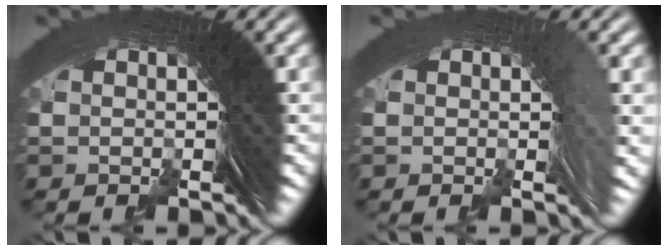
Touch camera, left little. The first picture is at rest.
{"total": 1.2, "force": [0.0, -0.2, 1.2], "torque": [-0.014, 0.007, -0.002]}